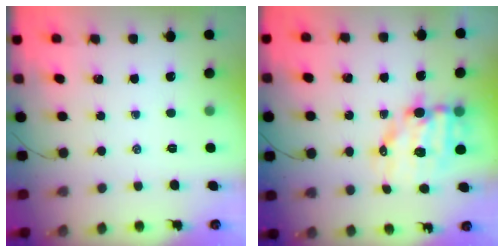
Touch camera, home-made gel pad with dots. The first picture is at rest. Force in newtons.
{"total": 10.9, "press": 10.6, "slide": 2.4}